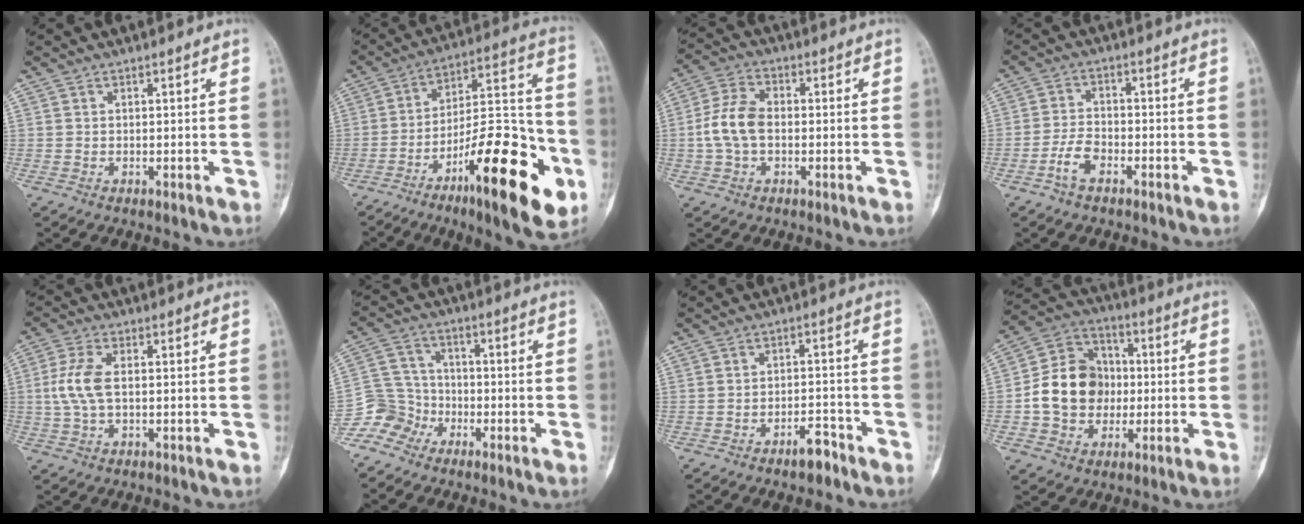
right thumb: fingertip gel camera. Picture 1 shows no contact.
{"total": 25.7, "force": [-10.8, 7.6, 22.1], "torque": [-0.309, 0.062, -0.163]}
{"total": 8.1, "force": [-0.7, 5.1, 6.3], "torque": [-0.131, 0.022, -0.020]}
{"total": 4.7, "force": [-2.8, 2.4, 3.0], "torque": [-0.055, 0.020, -0.056]}
{"total": 6.5, "force": [0.2, 3.2, 5.7], "torque": [-0.142, 0.009, 0.001]}
{"total": 7.3, "force": [-4.8, 5.6, 0.4], "torque": [0.019, 0.043, -0.109]}
{"total": 4.1, "force": [-3.0, 1.6, 2.2], "torque": [-0.026, 0.026, -0.048]}
{"total": 14.4, "force": [-1.1, 12.1, 7.9], "torque": [-0.108, 0.030, -0.024]}